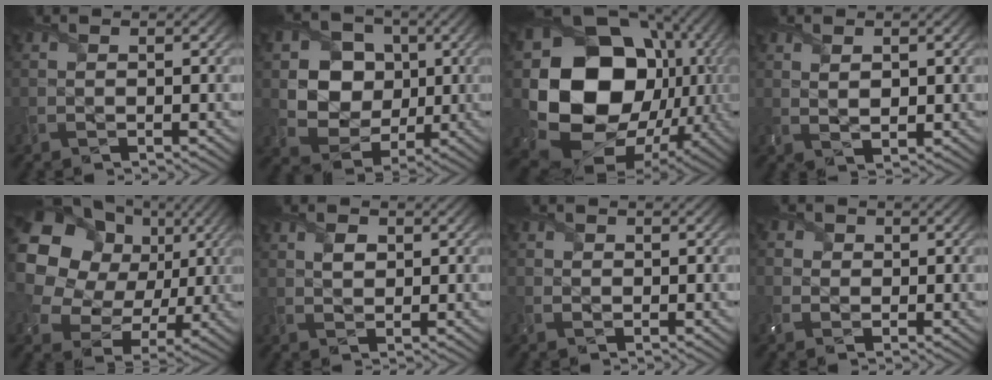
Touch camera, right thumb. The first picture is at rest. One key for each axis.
{"total": 9.4, "fx": 1.5, "fy": 8.2, "fz": 4.3, "tx": -0.110, "ty": -0.002, "tz": 0.021}
{"total": 21.7, "fx": 1.0, "fy": 17.9, "fz": 12.4, "tx": -0.291, "ty": -0.050, "tz": 0.063}
{"total": 2.0, "fx": 1.0, "fy": 1.1, "fz": 1.3, "tx": -0.032, "ty": -0.005, "tz": 0.023}
{"total": 20.3, "fx": 7.6, "fy": 16.3, "fz": 9.4, "tx": -0.278, "ty": 0.050, "tz": 0.141}
{"total": 1.7, "fx": 0.6, "fy": 1.2, "fz": 1.1, "tx": -0.024, "ty": 0.001, "tz": 0.011}
{"total": 1.3, "fx": -0.3, "fy": 1.2, "fz": 0.3, "tx": -0.006, "ty": -0.002, "tz": -0.007}
{"total": 3.0, "fx": -0.1, "fy": 2.9, "fz": 0.8, "tx": -0.025, "ty": 0.008, "tz": -0.017}